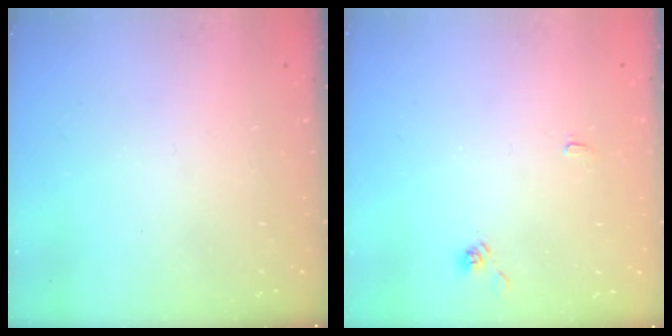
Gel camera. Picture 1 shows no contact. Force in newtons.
{"total": 2.1, "press": 2.1, "slide": 0.3}